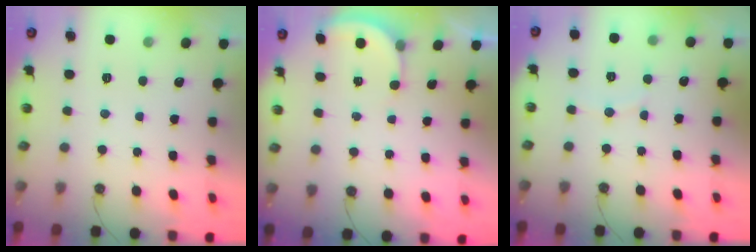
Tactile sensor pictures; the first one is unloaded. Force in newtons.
{"total": 1.6, "press": 1.6, "slide": 0.3}
{"total": 3.7, "press": 3.6, "slide": 0.8}